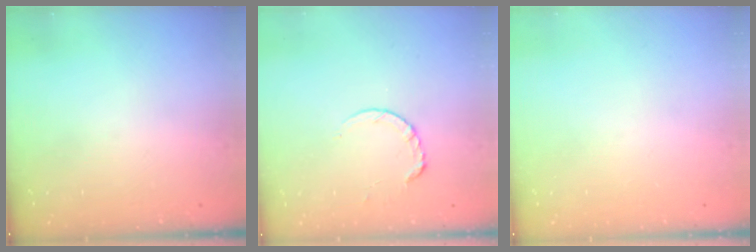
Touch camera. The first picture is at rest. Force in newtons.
{"total": 5.9, "press": 5.9, "slide": 0.5}
{"total": 0.0}